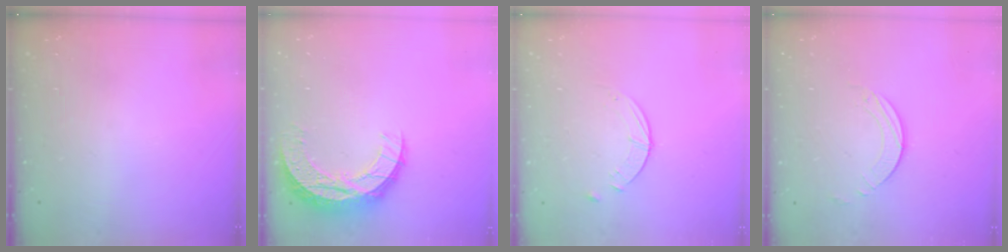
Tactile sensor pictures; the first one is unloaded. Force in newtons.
{"total": 10.9, "press": 10.9, "slide": 0.7}
{"total": 2.6, "press": 2.5, "slide": 0.3}
{"total": 1.7, "press": 1.7, "slide": 0.2}